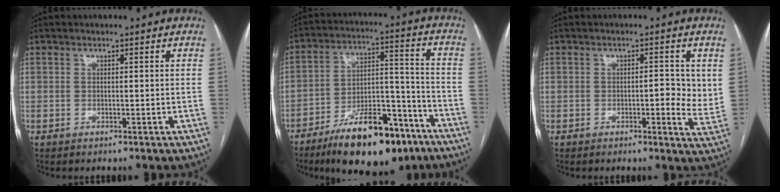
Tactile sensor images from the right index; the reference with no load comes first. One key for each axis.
{"total": 18.4, "fx": -12.6, "fy": 6.2, "fz": 11.9, "tx": -0.179, "ty": 0.030, "tz": -0.202}
{"total": 5.0, "fx": 0.3, "fy": 1.5, "fz": 4.8, "tx": -0.057, "ty": -0.003, "tz": 0.000}